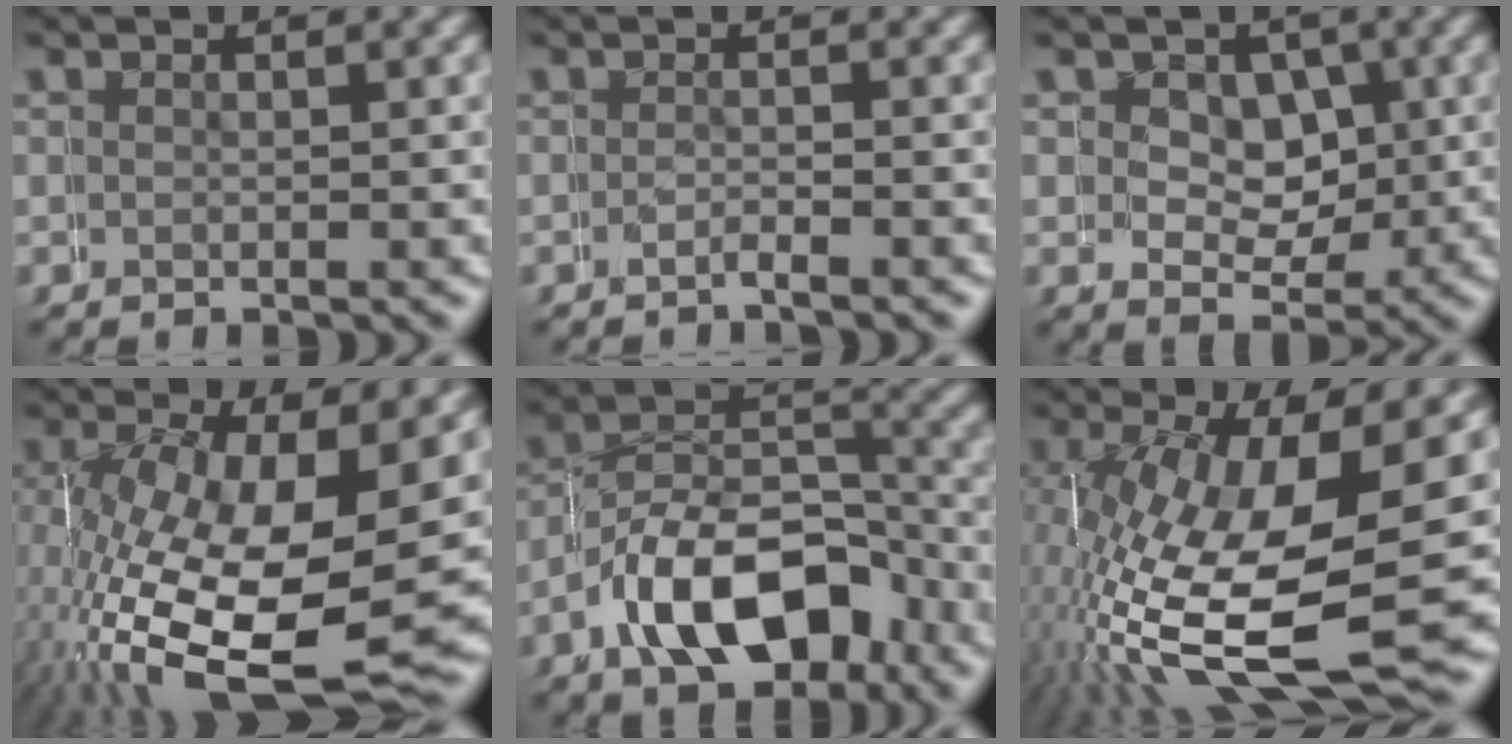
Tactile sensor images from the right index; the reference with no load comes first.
{"total": 1.0, "force": [-0.9, -0.1, -0.4], "torque": [0.009, 0.002, -0.020]}
{"total": 4.5, "force": [2.0, 4.0, 0.4], "torque": [-0.007, -0.021, 0.036]}
{"total": 12.6, "force": [-1.5, 6.7, 10.5], "torque": [-0.227, -0.067, 0.022]}
{"total": 8.0, "force": [-4.1, 5.5, 4.1], "torque": [-0.062, -0.017, -0.062]}
{"total": 12.5, "force": [-2.6, 6.1, 10.6], "torque": [-0.222, -0.053, -0.006]}